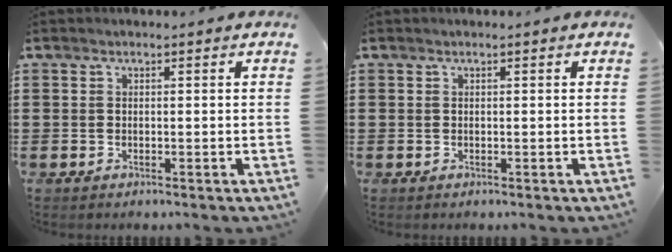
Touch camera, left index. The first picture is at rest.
{"total": 0.0}